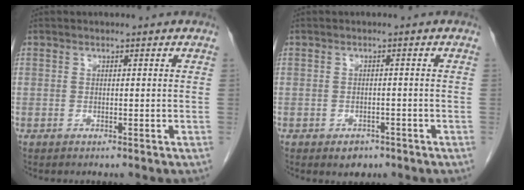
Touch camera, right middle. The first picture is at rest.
{"total": 2.4, "force": [-1.5, 1.6, 1.0], "torque": [-0.009, 0.003, -0.013]}